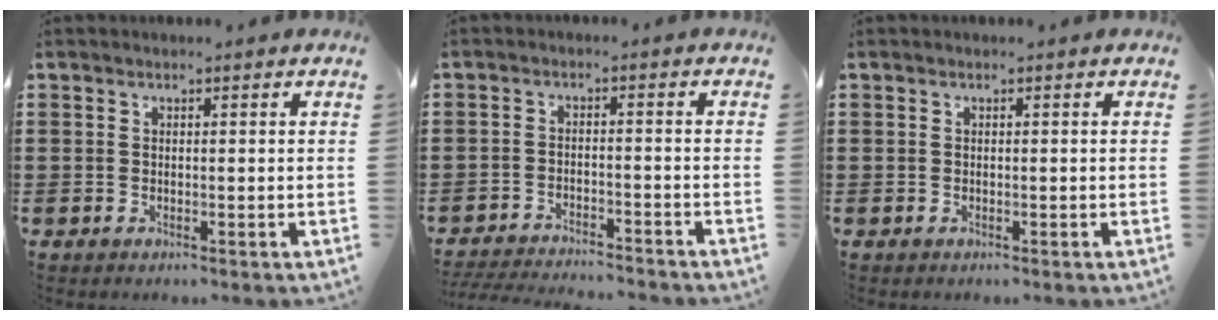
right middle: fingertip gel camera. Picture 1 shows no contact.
{"total": 3.5, "force": [-3.5, -0.1, 0.5], "torque": [-0.019, -0.004, -0.075]}
{"total": 0.0}